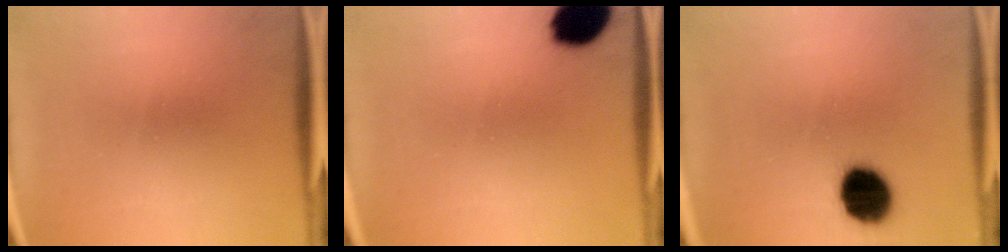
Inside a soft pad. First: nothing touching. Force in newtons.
{"total": 11.9}
{"total": 12.0}